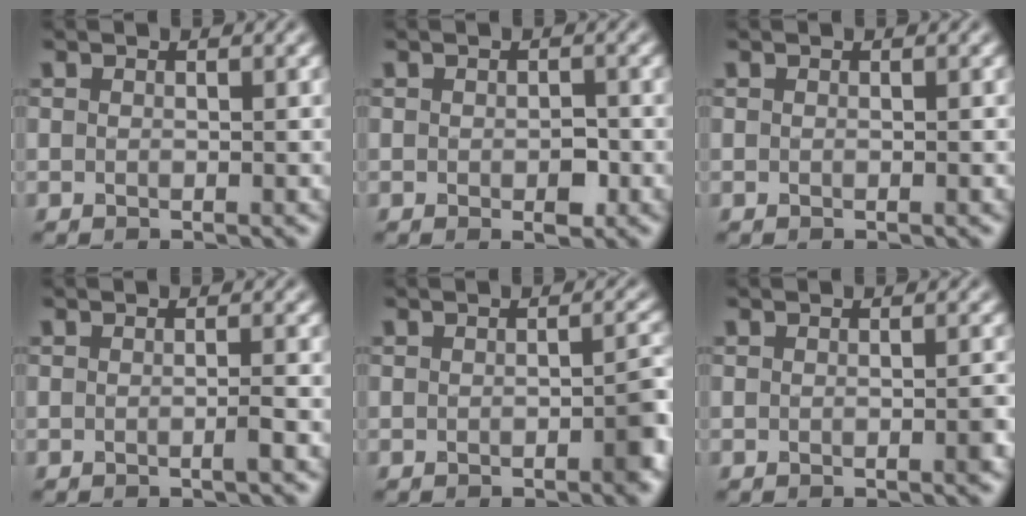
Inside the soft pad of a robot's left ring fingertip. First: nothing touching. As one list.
[{"total": 1.7, "force": [-0.4, 0.9, 1.4], "torque": [-0.019, -0.002, -0.005]}, {"total": 0.0}, {"total": 1.1, "force": [-0.4, 0.1, 1.0], "torque": [-0.014, -0.001, -0.010]}, {"total": 2.1, "force": [-0.9, 0.4, 1.9], "torque": [-0.023, 0.004, -0.013]}, {"total": 0.9, "force": [-0.3, 0.1, 0.8], "torque": [-0.010, 0.001, -0.004]}]